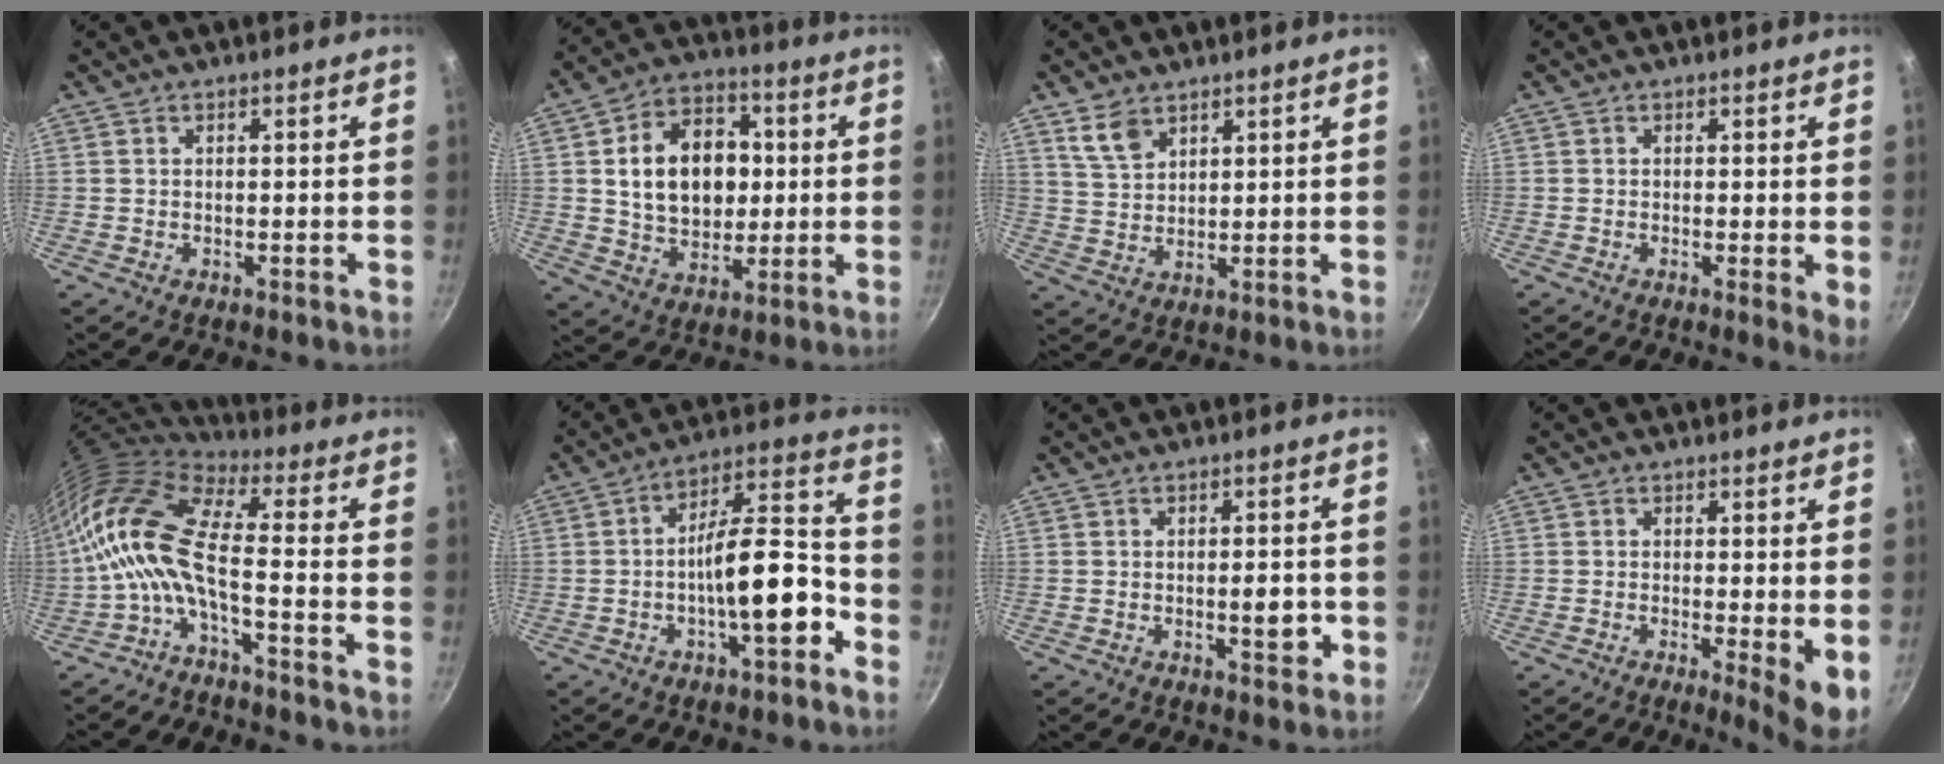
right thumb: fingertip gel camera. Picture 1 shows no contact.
{"total": 16.9, "force": [1.9, 12.4, 11.3], "torque": [-0.142, 0.015, 0.031]}
{"total": 5.6, "force": [3.7, 3.2, 2.7], "torque": [-0.040, -0.016, 0.078]}
{"total": 3.1, "force": [0.0, 0.8, 3.0], "torque": [-0.037, -0.014, -0.004]}
{"total": 13.8, "force": [-2.9, 4.4, 12.8], "torque": [-0.267, 0.038, -0.072]}
{"total": 13.7, "force": [-4.8, 4.6, 12.0], "torque": [-0.158, 0.062, -0.077]}
{"total": 4.3, "force": [-1.0, 1.8, 3.8], "torque": [-0.032, 0.007, -0.012]}
{"total": 5.7, "force": [-0.5, 0.9, 5.6], "torque": [-0.077, -0.016, -0.007]}